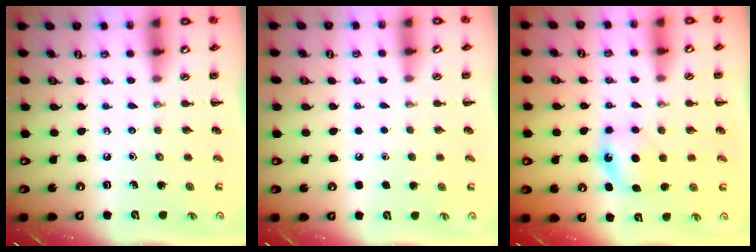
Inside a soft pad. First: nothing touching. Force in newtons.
{"total": 1.7, "press": 1.7, "slide": 0.1}
{"total": 5.7, "press": 5.4, "slide": 1.7}